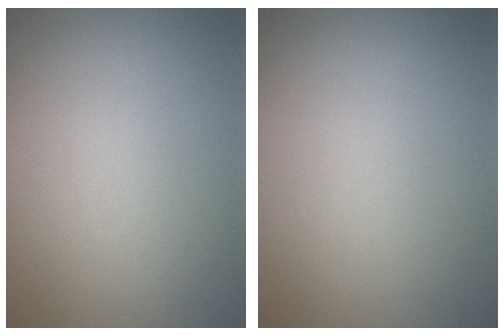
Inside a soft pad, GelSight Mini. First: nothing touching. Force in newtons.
{"total": 0.0}